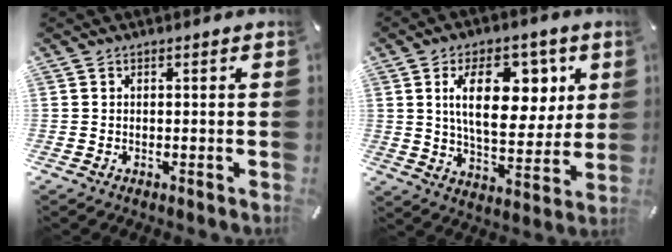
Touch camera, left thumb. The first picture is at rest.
{"total": 17.1, "force": [5.9, 9.4, 13.0], "torque": [-0.208, 0.001, 0.098]}